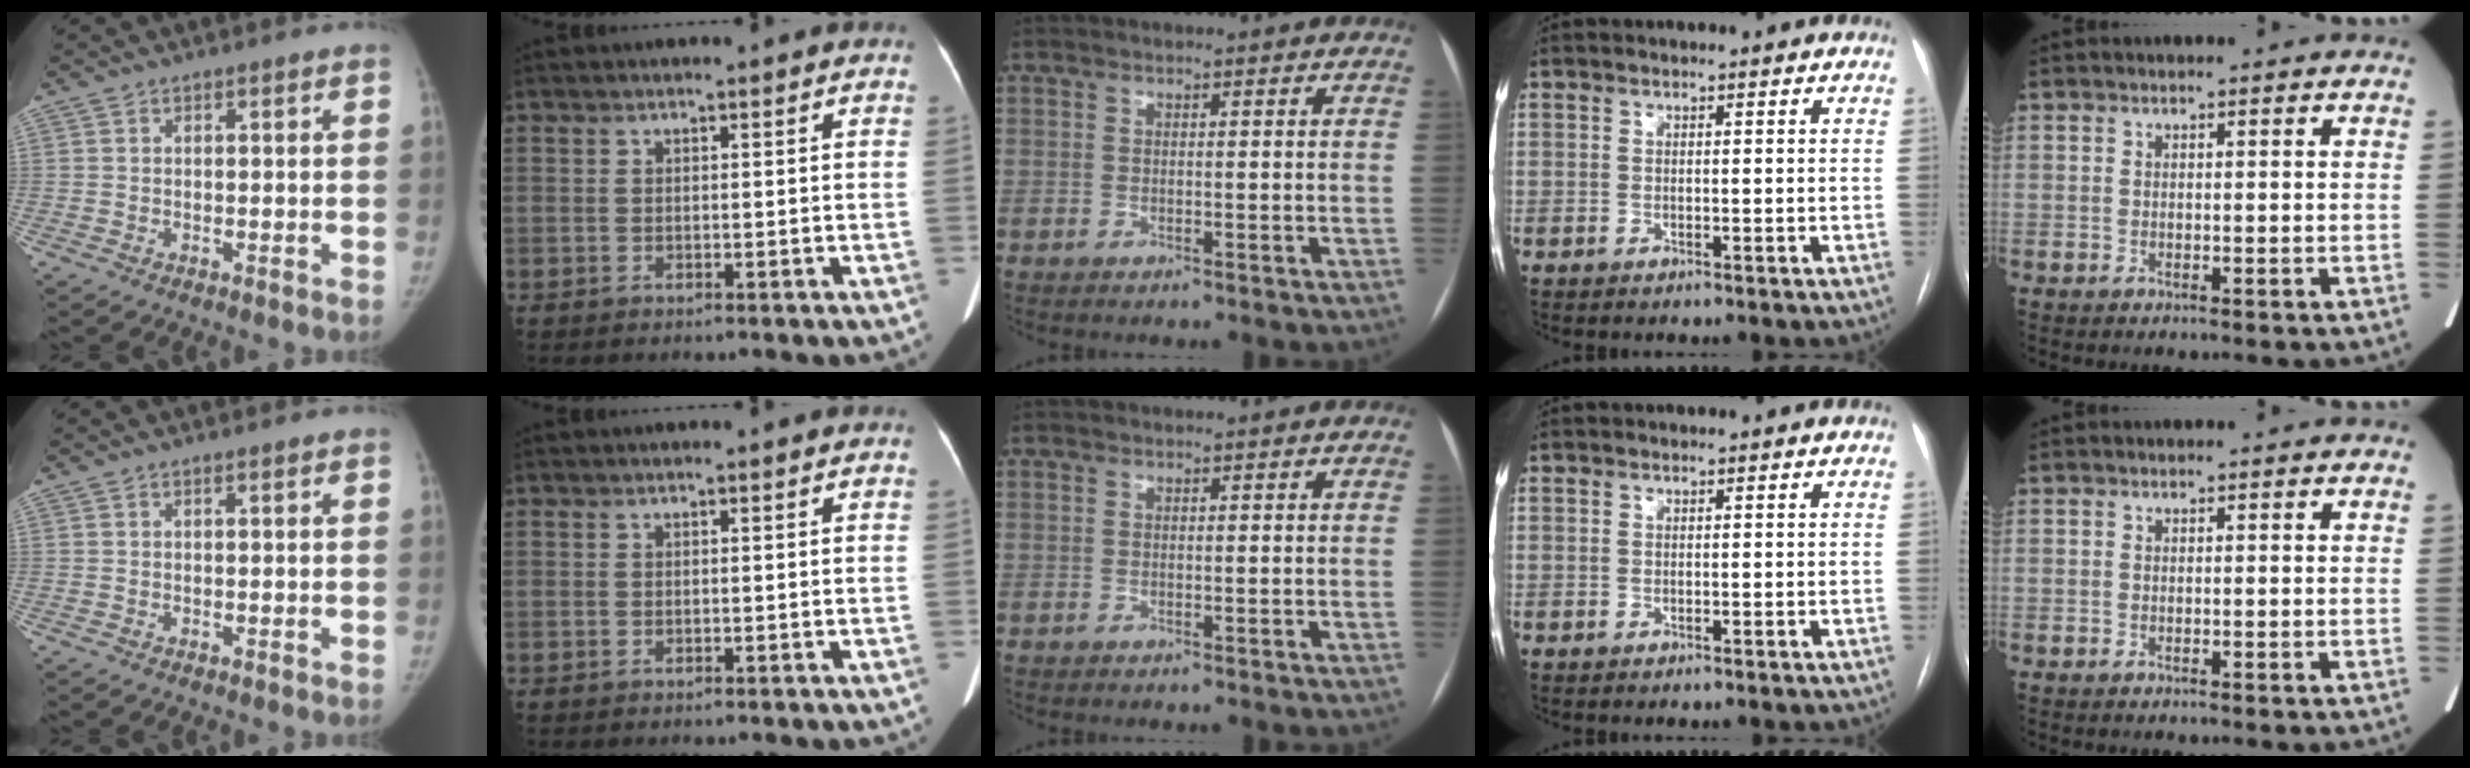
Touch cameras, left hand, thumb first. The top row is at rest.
{}